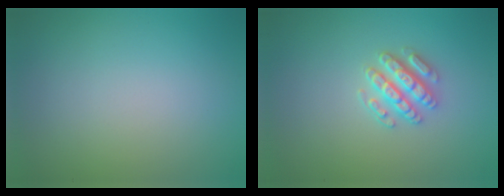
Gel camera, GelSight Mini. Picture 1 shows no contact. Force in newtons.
{"total": 3.0, "press": 2.8, "slide": 1.1}